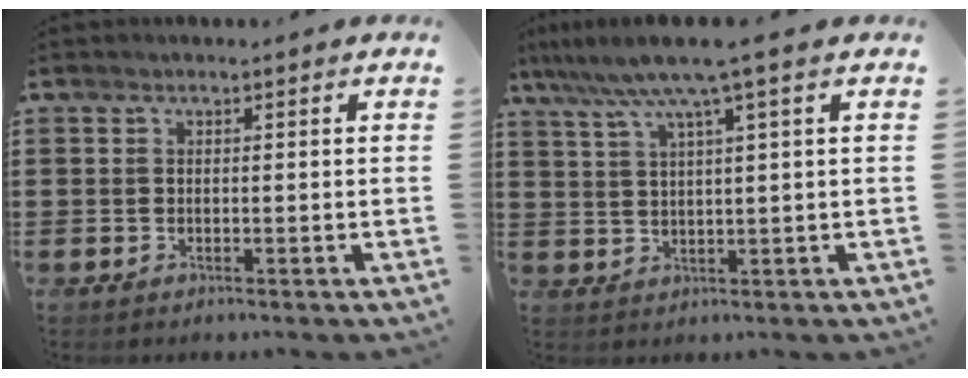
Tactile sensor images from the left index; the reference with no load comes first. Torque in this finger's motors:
{"motor_torque": [0.58, 0.26, 0.89, 0.21]}